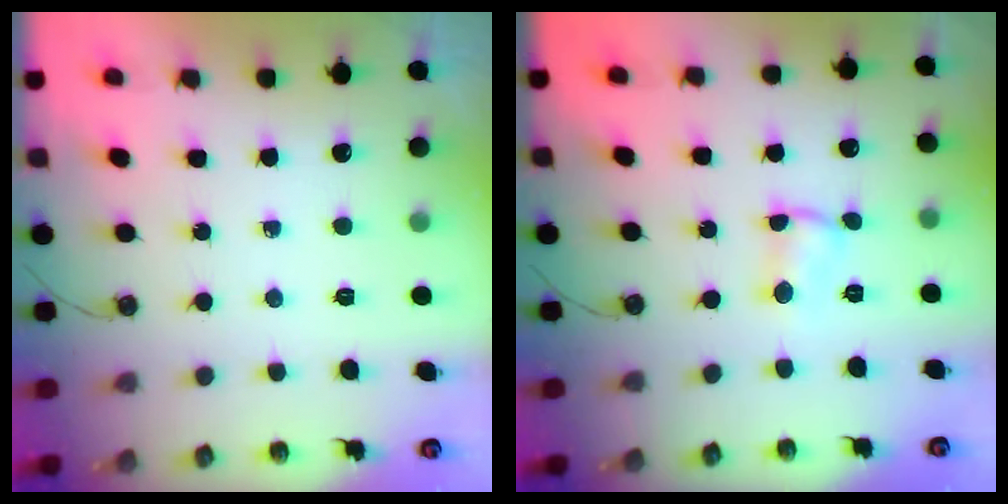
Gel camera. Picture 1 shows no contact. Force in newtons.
{"total": 1.9, "press": 1.9, "slide": 0.4}